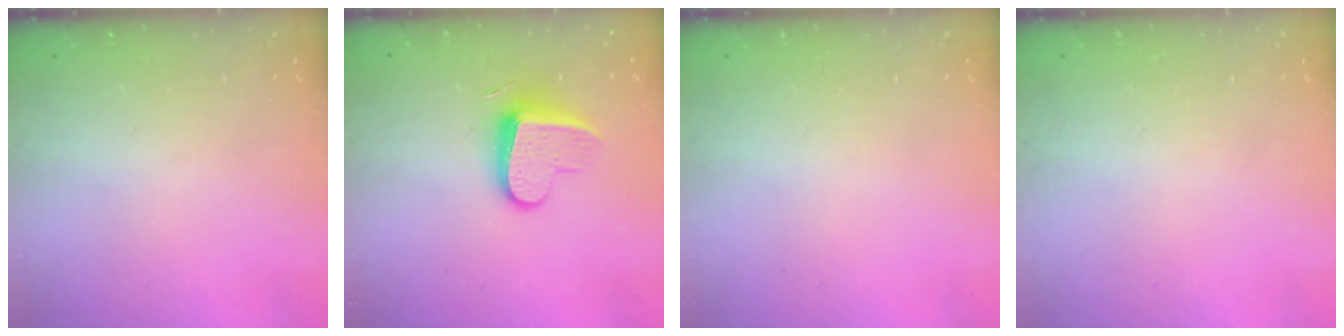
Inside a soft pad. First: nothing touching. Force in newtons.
{"total": 11.6, "press": 11.6, "slide": 0.5}
{"total": 0.0}
{"total": 0.0}